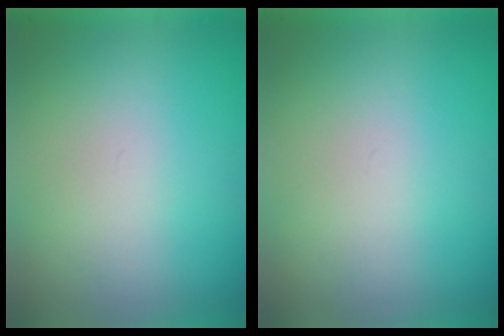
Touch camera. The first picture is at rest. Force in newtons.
{"total": 0.0}